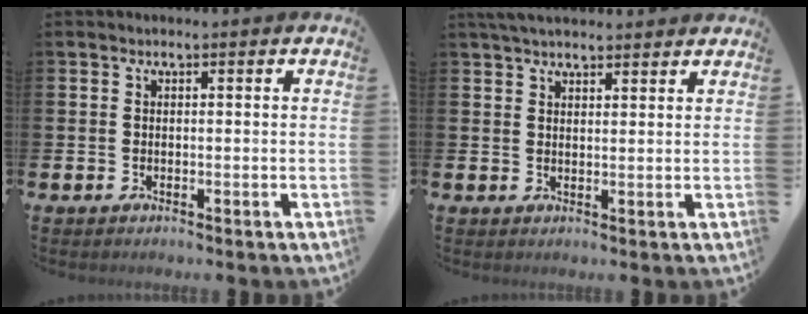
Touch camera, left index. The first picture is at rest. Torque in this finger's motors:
{"motor_torque": [1.10, -1.04, 0.51, 0.13]}